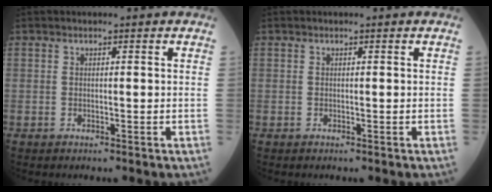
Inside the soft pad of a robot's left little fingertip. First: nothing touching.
{"total": 0.0}